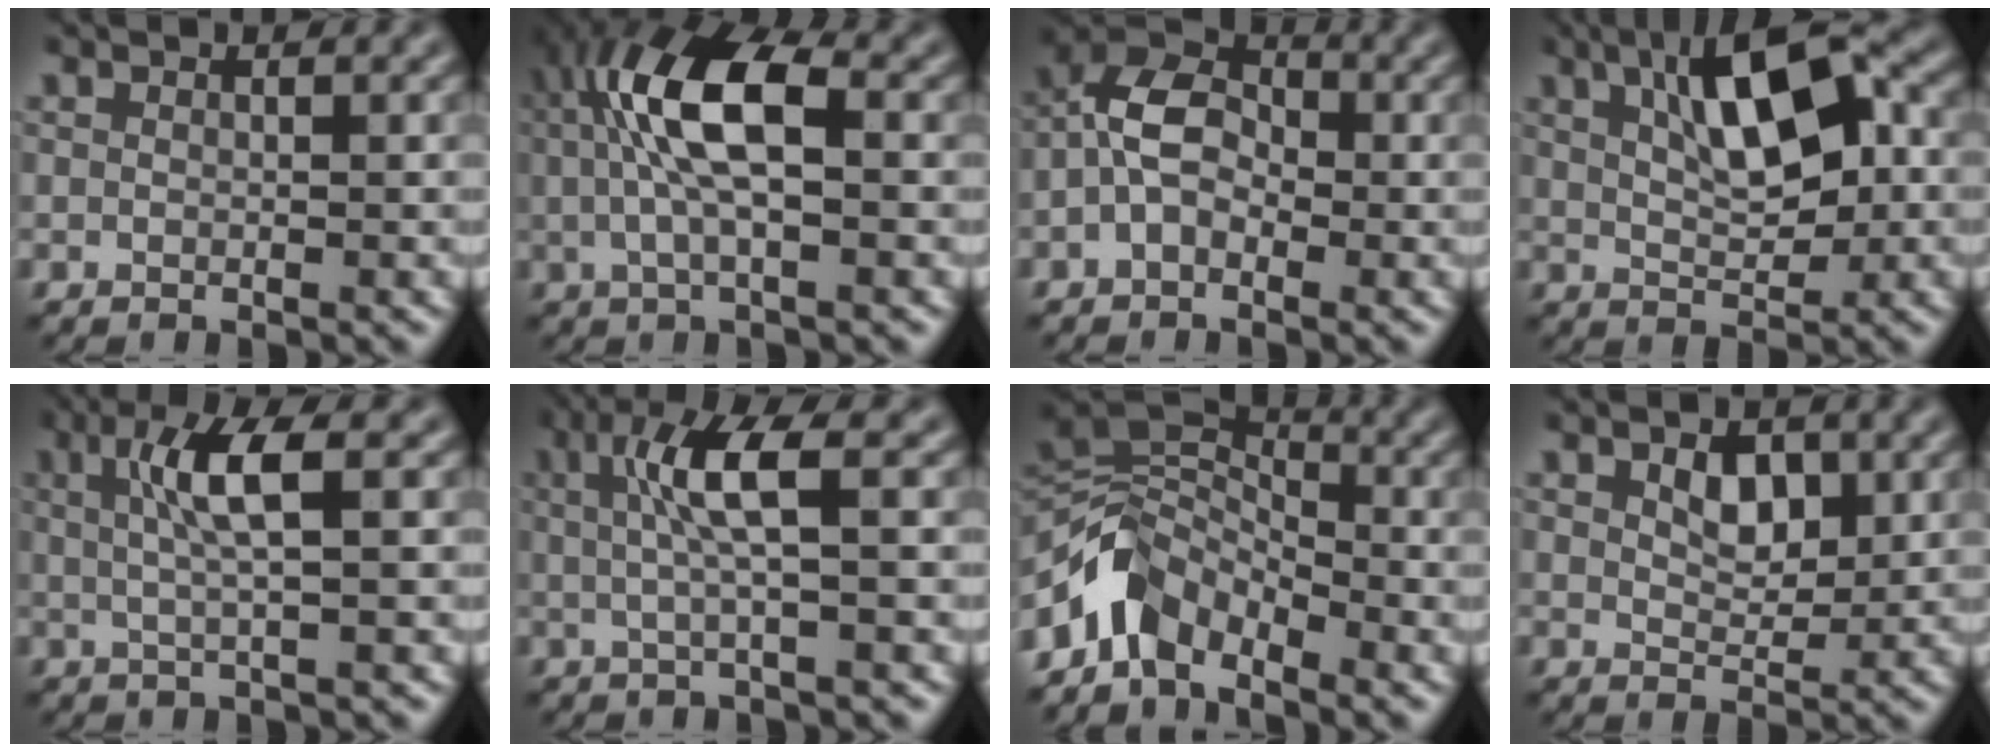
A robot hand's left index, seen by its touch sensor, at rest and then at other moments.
{"total": 7.1, "force": [0.6, 2.6, 6.5], "torque": [-0.135, 0.011, 0.003]}
{"total": 4.8, "force": [-1.1, 3.2, 3.5], "torque": [-0.066, 0.014, -0.032]}
{"total": 7.8, "force": [2.2, 3.0, 6.8], "torque": [-0.112, 0.016, 0.030]}
{"total": 4.1, "force": [0.8, 0.7, 4.0], "torque": [-0.079, 0.000, 0.013]}
{"total": 4.5, "force": [0.6, 0.7, 4.4], "torque": [-0.092, 0.002, 0.013]}
{"total": 5.5, "force": [-4.0, 3.0, 2.4], "torque": [-0.036, -0.002, -0.092]}
{"total": 2.4, "force": [0.8, 1.5, 1.7], "torque": [-0.035, -0.006, 0.014]}